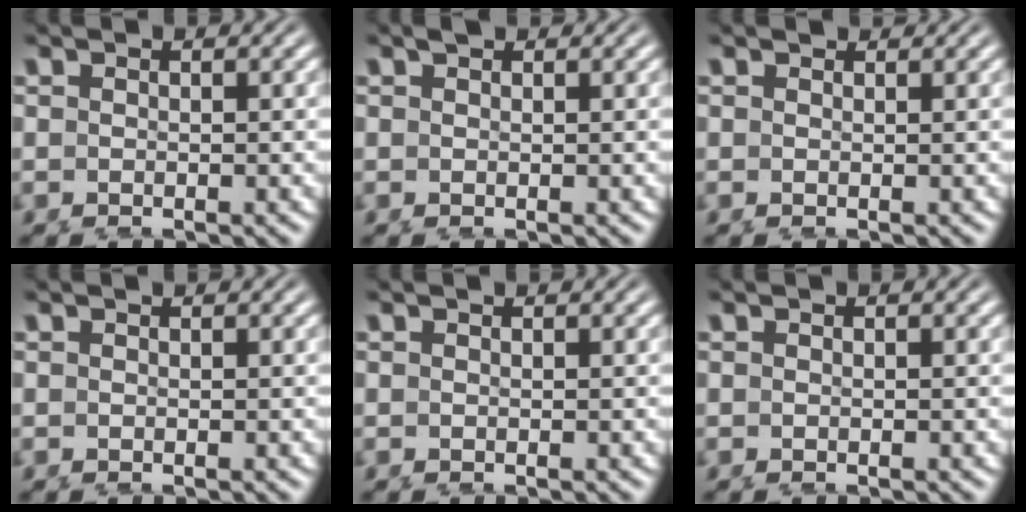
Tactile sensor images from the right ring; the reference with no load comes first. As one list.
[{"total": 0.8, "force": [0.8, -0.1, 0.1], "torque": [-0.001, 0.001, 0.016]}, {"total": 0.7, "force": [0.7, -0.2, -0.1], "torque": [0.005, -0.001, 0.015]}, {"total": 0.0}, {"total": 0.0}, {"total": 0.0}]